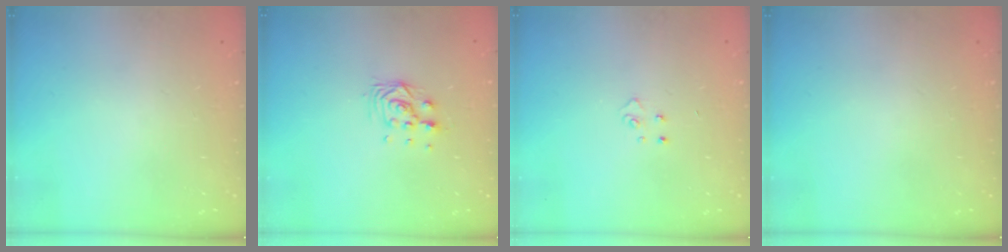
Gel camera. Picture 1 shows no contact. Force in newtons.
{"total": 7.3, "press": 7.2, "slide": 0.6}
{"total": 3.3, "press": 3.3, "slide": 0.4}
{"total": 0.0}